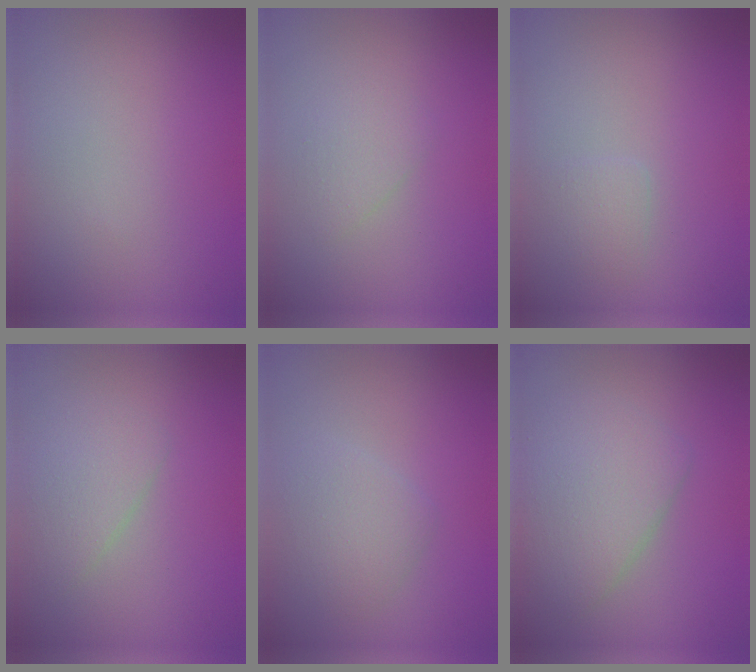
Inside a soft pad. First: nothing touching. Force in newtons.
{"total": 1.4, "press": 1.4, "slide": 0.2}
{"total": 1.1, "press": 1.1, "slide": 0.1}
{"total": 2.3, "press": 2.3, "slide": 0.1}
{"total": 2.2, "press": 2.2, "slide": 0.1}
{"total": 4.4, "press": 4.4, "slide": 0.1}